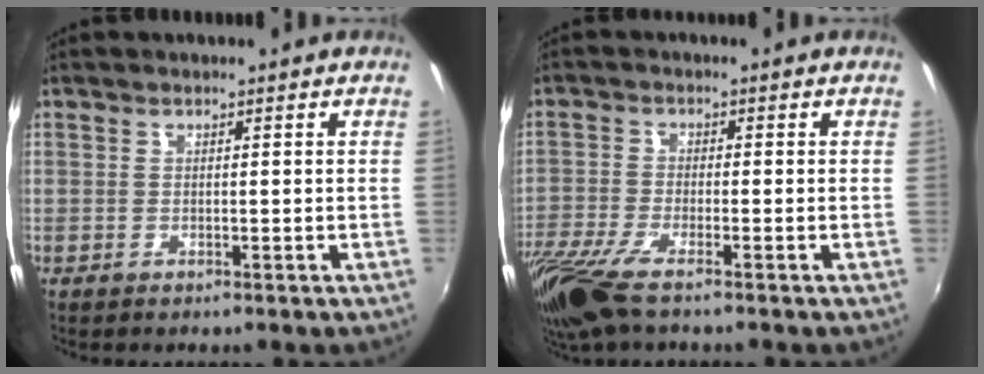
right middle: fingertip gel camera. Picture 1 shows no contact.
{"total": 10.3, "force": [-7.4, 2.1, 6.9], "torque": [-0.165, -0.045, -0.143]}